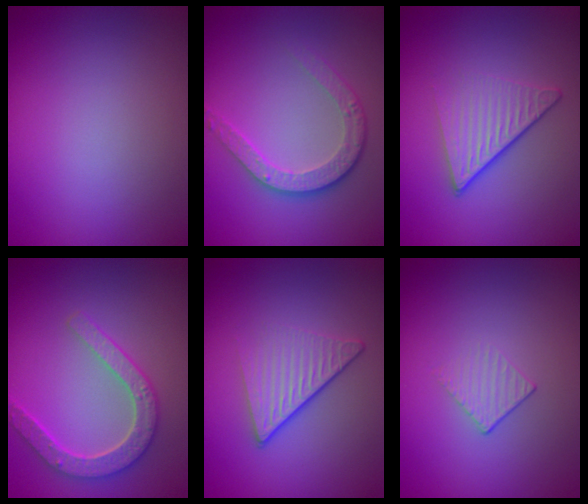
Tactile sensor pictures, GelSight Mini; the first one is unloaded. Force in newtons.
{"total": 3.8, "press": 2.9, "slide": 2.5}
{"total": 4.6, "press": 2.8, "slide": 3.6}
{"total": 4.4, "press": 3.7, "slide": 2.5}
{"total": 4.4, "press": 2.8, "slide": 3.4}
{"total": 1.2, "press": 0.5, "slide": 1.1}